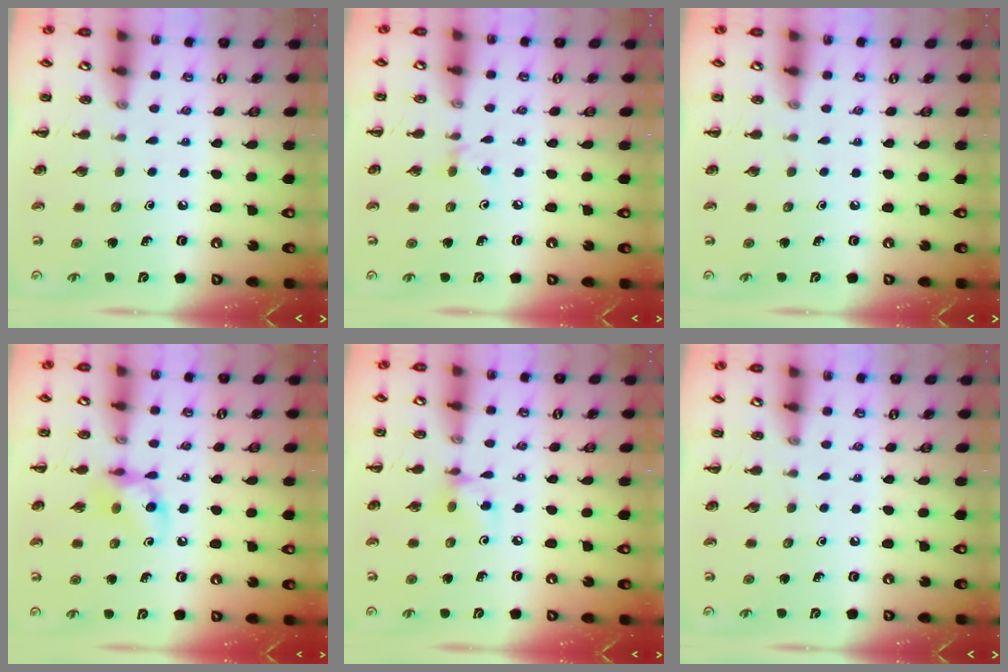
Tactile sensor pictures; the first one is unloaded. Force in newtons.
{"total": 5.1, "press": 4.8, "slide": 1.7}
{"total": 0.0}
{"total": 10.0, "press": 10.0, "slide": 1.1}
{"total": 5.3, "press": 5.2, "slide": 1.1}
{"total": 0.0}